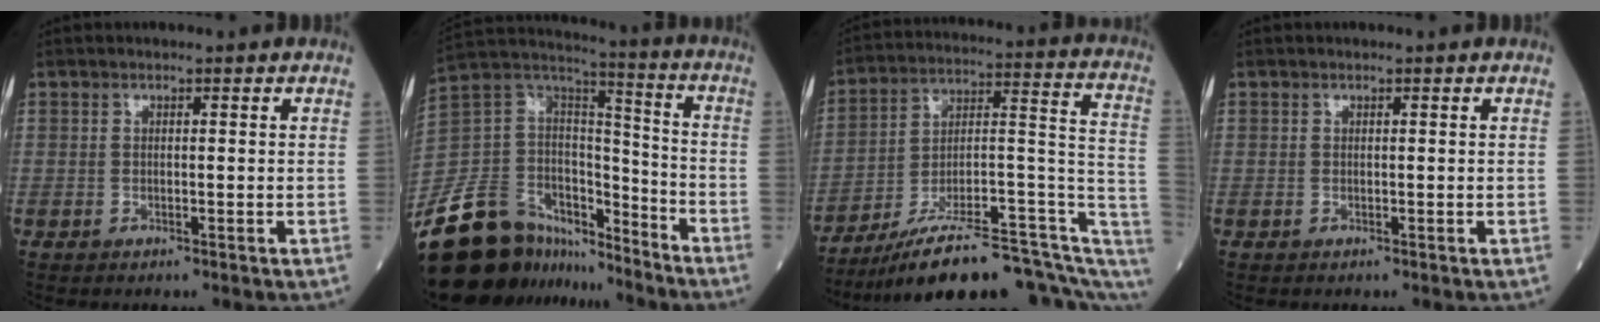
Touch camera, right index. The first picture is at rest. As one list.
[{"total": 23.9, "force": [-19.8, 10.0, 9.1], "torque": [-0.229, 0.024, -0.341]}, {"total": 23.5, "force": [-16.5, 4.3, 16.3], "torque": [-0.175, 0.043, -0.248]}, {"total": 0.0}]